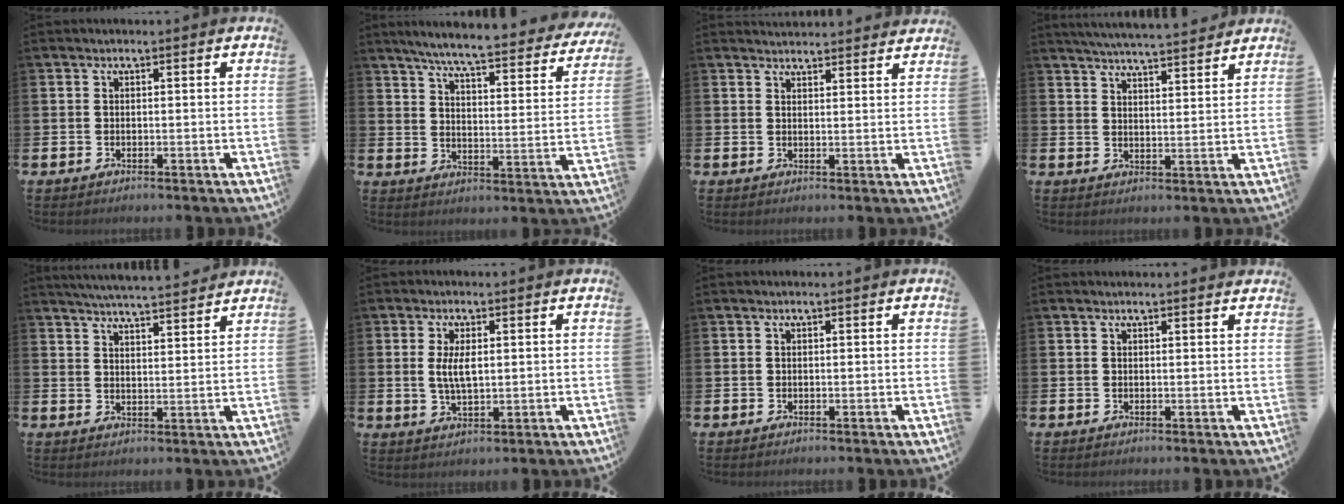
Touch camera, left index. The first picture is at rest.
{"total": 6.3, "force": [5.7, 0.0, 2.5], "torque": [-0.065, -0.050, 0.091]}
{"total": 3.0, "force": [3.0, 0.4, 0.0], "torque": [-0.001, -0.018, 0.053]}
{"total": 5.3, "force": [5.2, -0.2, 0.7], "torque": [-0.027, -0.032, 0.092]}
{"total": 5.2, "force": [5.1, -0.2, 0.7], "torque": [-0.025, -0.032, 0.091]}
{"total": 3.9, "force": [0.9, 1.6, 3.4], "torque": [-0.059, 0.002, 0.012]}
{"total": 0.0}
{"total": 0.7, "force": [0.7, 0.0, 0.1], "torque": [0.009, -0.005, 0.011]}